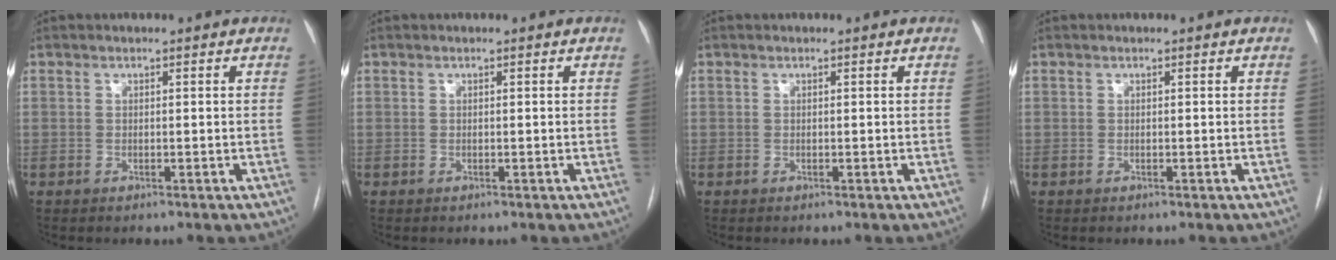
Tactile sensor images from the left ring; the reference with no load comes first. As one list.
[{"total": 0.0}, {"total": 0.0}, {"total": 0.0}]